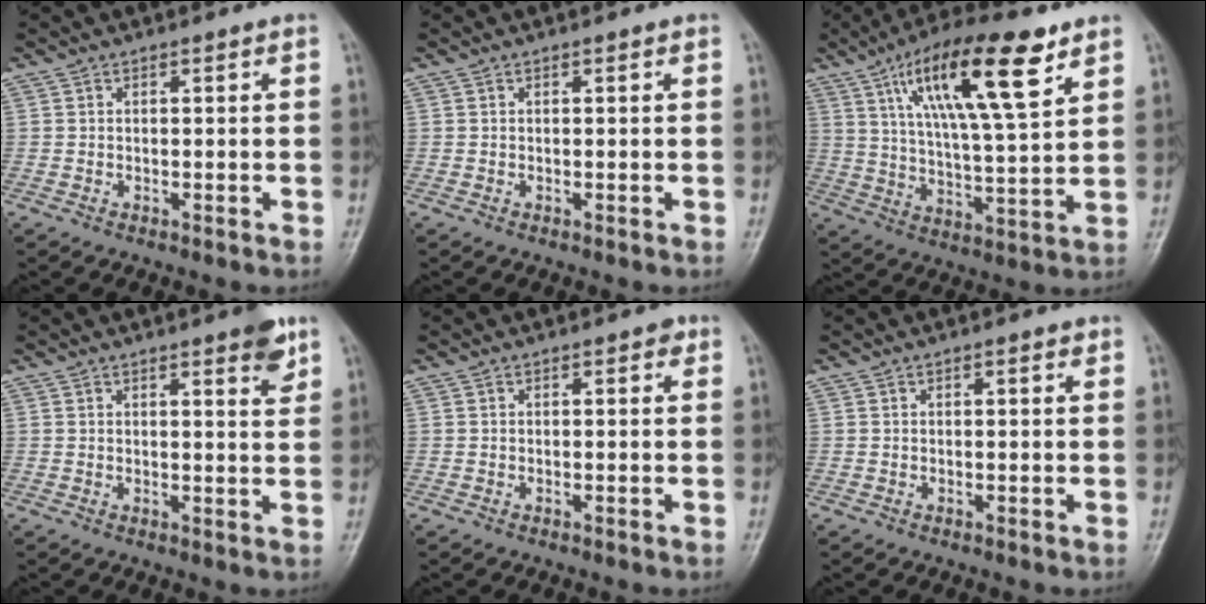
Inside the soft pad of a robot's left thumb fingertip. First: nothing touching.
{"total": 0.0}
{"total": 19.2, "force": [9.6, 4.8, 15.9], "torque": [-0.253, -0.026, 0.164]}
{"total": 4.4, "force": [2.7, 1.0, 3.3], "torque": [-0.035, -0.015, 0.031]}
{"total": 0.9, "force": [0.3, 0.6, 0.7], "torque": [0.001, 0.002, -0.002]}
{"total": 1.0, "force": [0.4, 0.3, 0.8], "torque": [-0.011, 0.001, 0.004]}